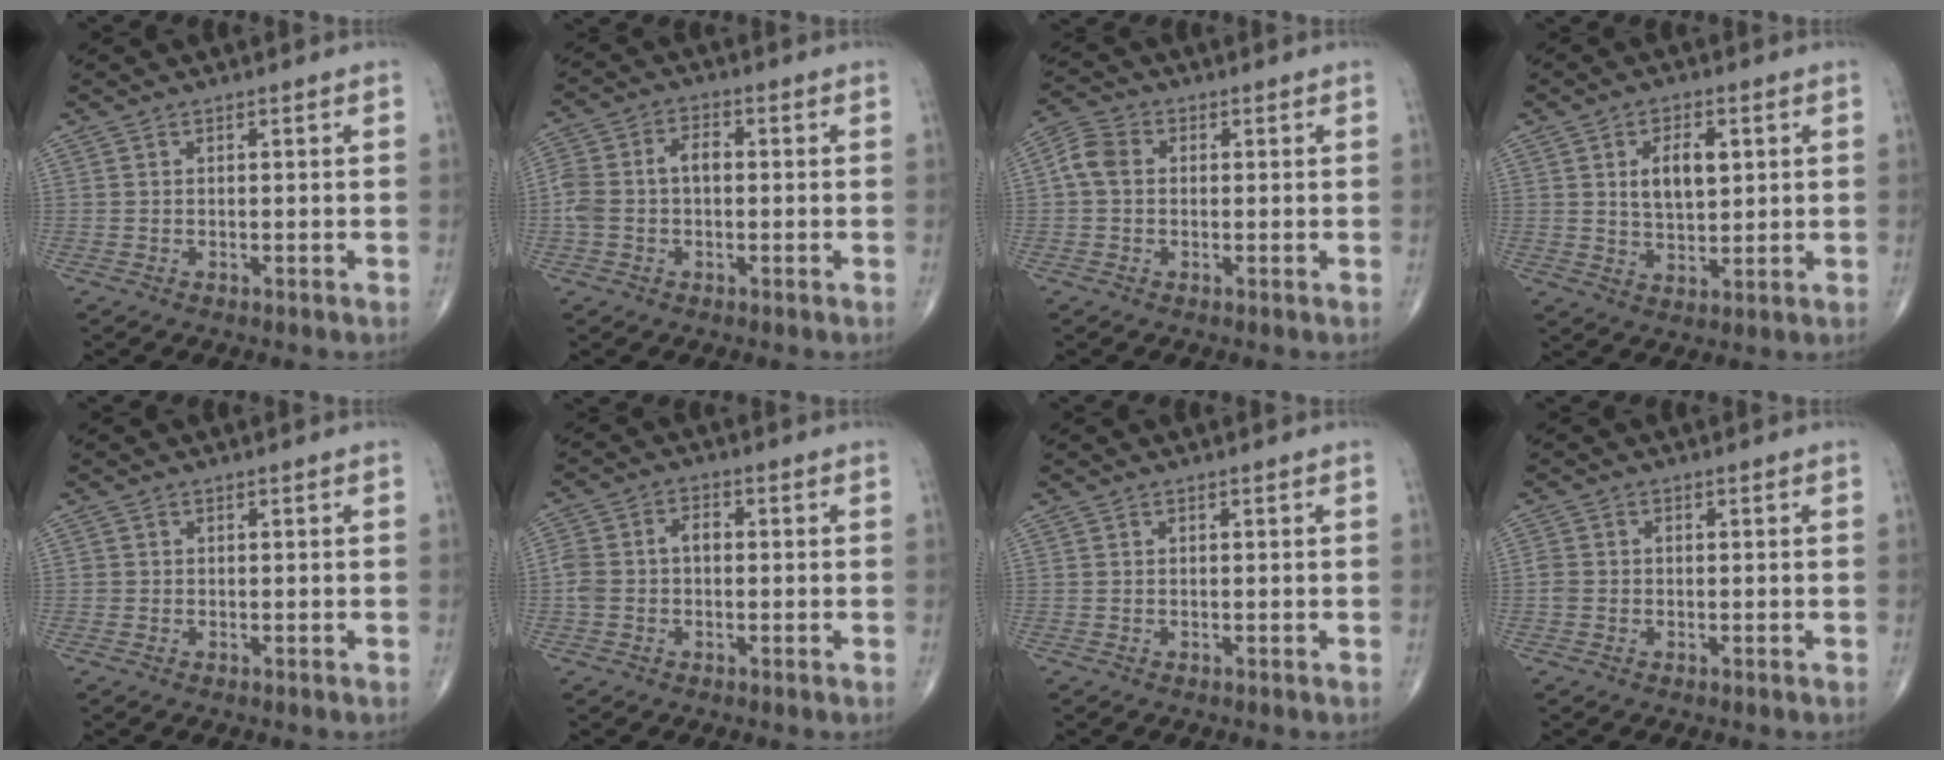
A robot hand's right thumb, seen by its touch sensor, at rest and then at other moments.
{"total": 7.6, "force": [-0.4, 4.9, 5.8], "torque": [-0.131, 0.029, -0.011]}
{"total": 4.7, "force": [0.3, 3.7, 3.0], "torque": [-0.059, 0.016, -0.003]}
{"total": 7.8, "force": [2.0, 4.3, 6.2], "torque": [-0.085, -0.009, 0.038]}
{"total": 0.5, "force": [-0.1, 0.5, 0.0], "torque": [0.003, 0.004, -0.002]}
{"total": 5.8, "force": [-0.4, 4.1, 4.1], "torque": [-0.088, 0.026, -0.011]}
{"total": 0.0}
{"total": 1.8, "force": [-0.4, 1.6, 0.9], "torque": [-0.015, 0.005, -0.010]}